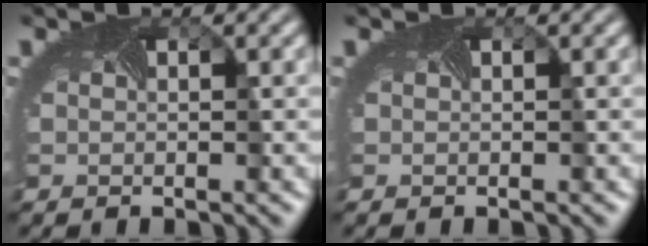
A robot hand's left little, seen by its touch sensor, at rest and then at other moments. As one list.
[{"total": 0.0}]